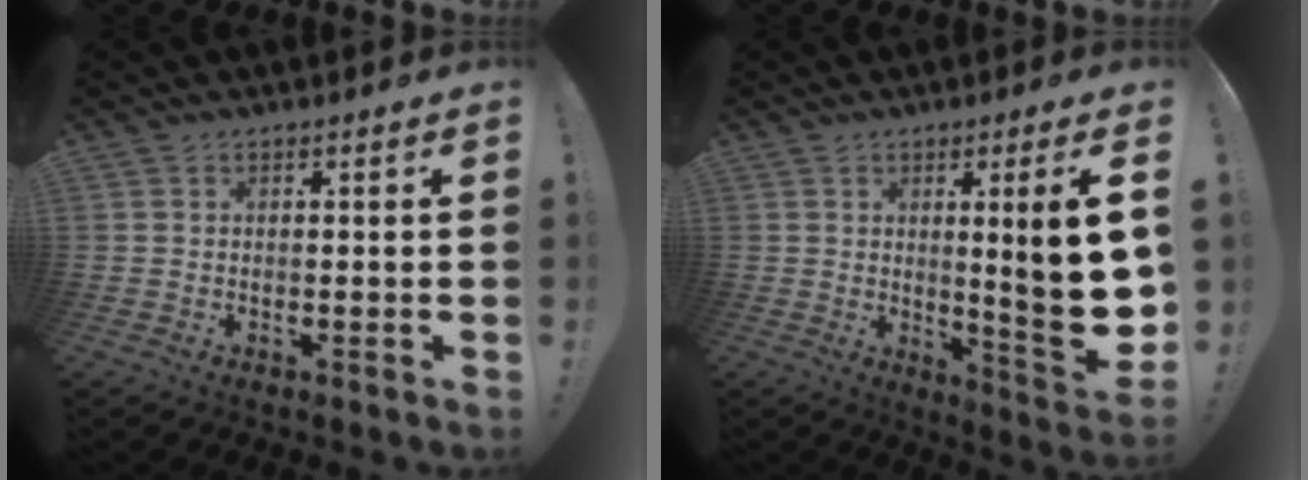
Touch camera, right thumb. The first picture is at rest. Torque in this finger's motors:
{"motor_torque": [-0.29, 1.17, 0.78, 0.69, 0.02]}